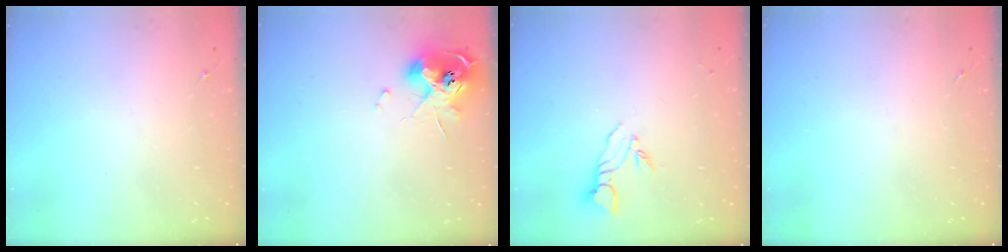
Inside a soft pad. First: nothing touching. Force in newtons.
{"total": 13.1, "press": 13.0, "slide": 1.8}
{"total": 4.9, "press": 4.9, "slide": 0.1}
{"total": 0.0}